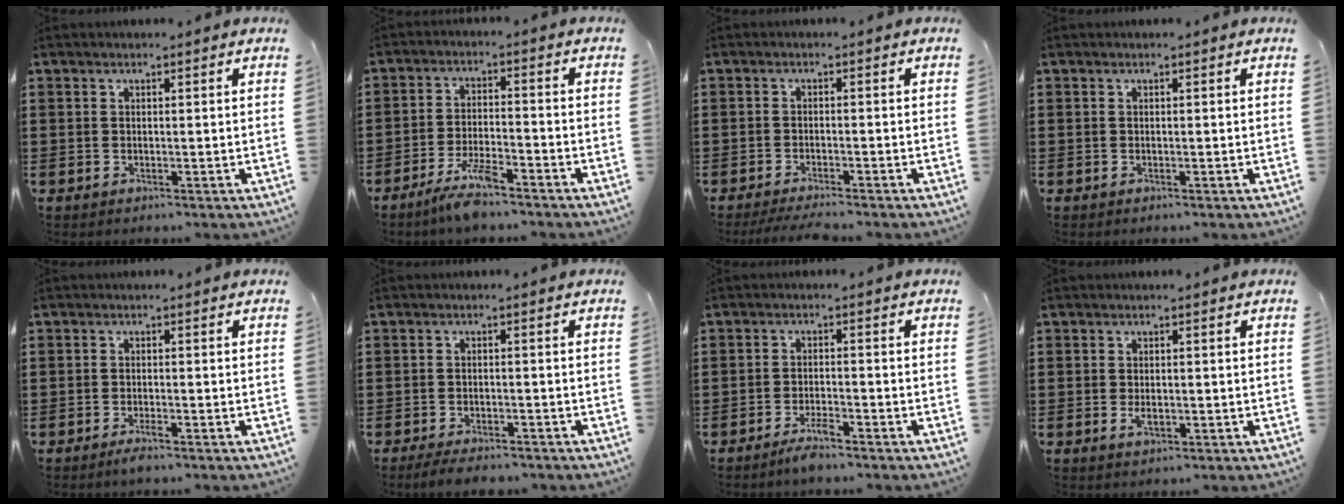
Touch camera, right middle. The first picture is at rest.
{"total": 6.0, "force": [-4.6, 0.9, 3.7], "torque": [-0.078, -0.006, -0.088]}
{"total": 2.6, "force": [-2.5, -0.1, 0.9], "torque": [-0.023, -0.005, -0.049]}
{"total": 0.0}
{"total": 1.5, "force": [-1.1, 0.1, 1.0], "torque": [-0.026, -0.007, -0.022]}
{"total": 2.8, "force": [-2.7, 0.4, 0.7], "torque": [-0.013, 0.001, -0.054]}
{"total": 3.1, "force": [-2.5, 0.2, 1.8], "torque": [-0.038, 0.003, -0.048]}
{"total": 1.8, "force": [-0.5, 0.9, 1.5], "torque": [-0.036, -0.005, -0.009]}